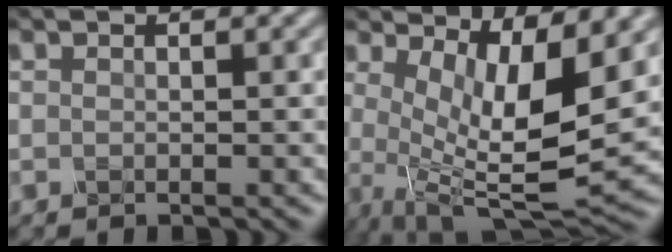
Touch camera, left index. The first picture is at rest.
{"total": 8.9, "force": [0.9, 2.8, 8.4], "torque": [-0.156, -0.021, 0.030]}